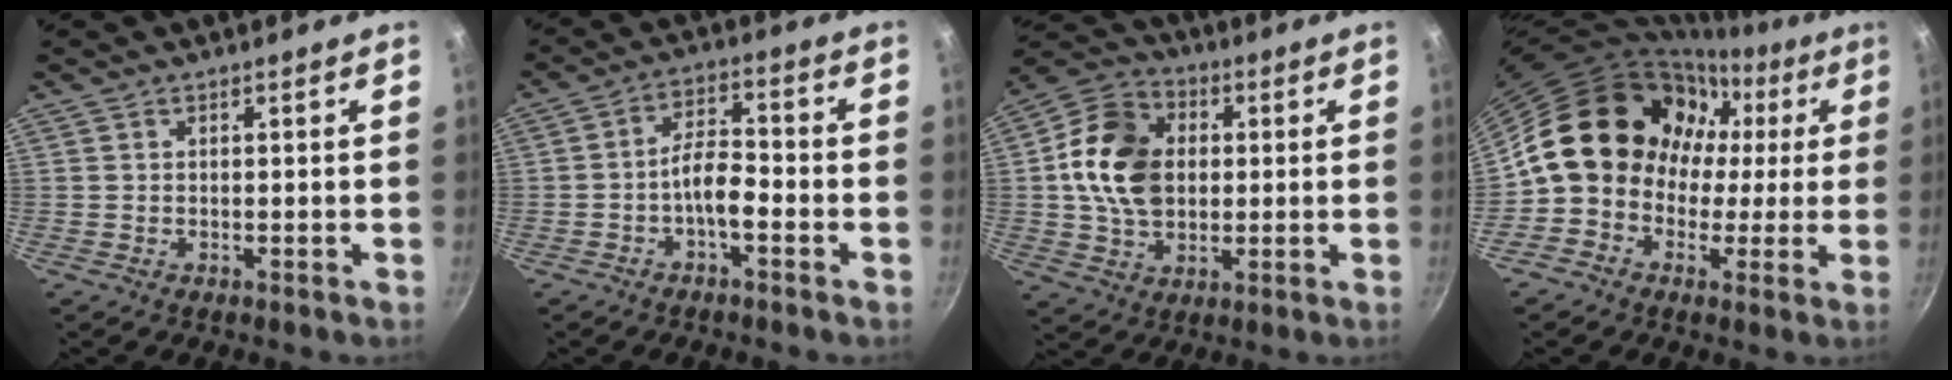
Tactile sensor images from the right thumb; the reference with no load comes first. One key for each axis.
{"total": 5.9, "fx": -2.6, "fy": 2.3, "fz": 4.8, "tx": -0.082, "ty": 0.035, "tz": -0.047}
{"total": 15.5, "fx": 1.5, "fy": 11.4, "fz": 10.3, "tx": -0.161, "ty": 0.013, "tz": 0.016}
{"total": 16.4, "fx": 0.4, "fy": 14.4, "fz": 7.9, "tx": -0.075, "ty": 0.045, "tz": -0.009}